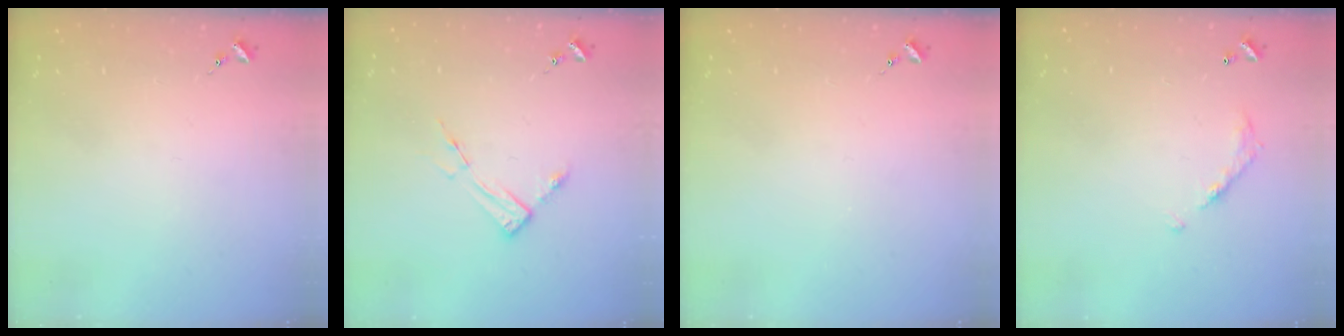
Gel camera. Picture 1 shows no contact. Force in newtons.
{"total": 6.2, "press": 6.2, "slide": 0.4}
{"total": 0.0}
{"total": 7.9, "press": 7.9, "slide": 0.3}